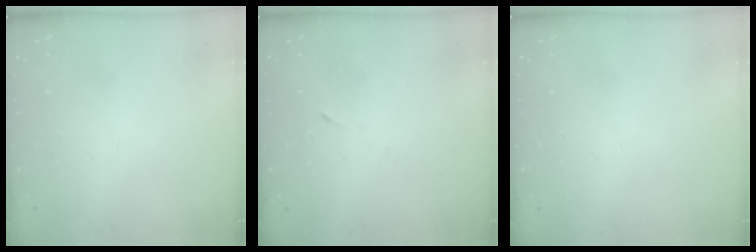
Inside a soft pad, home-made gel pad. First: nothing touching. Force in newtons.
{"total": 3.1, "press": 3.0, "slide": 1.0}
{"total": 0.0}